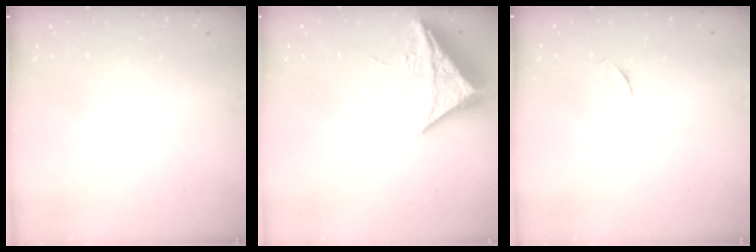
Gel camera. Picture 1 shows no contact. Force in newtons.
{"total": 9.4, "press": 9.3, "slide": 1.0}
{"total": 5.0, "press": 4.9, "slide": 1.2}